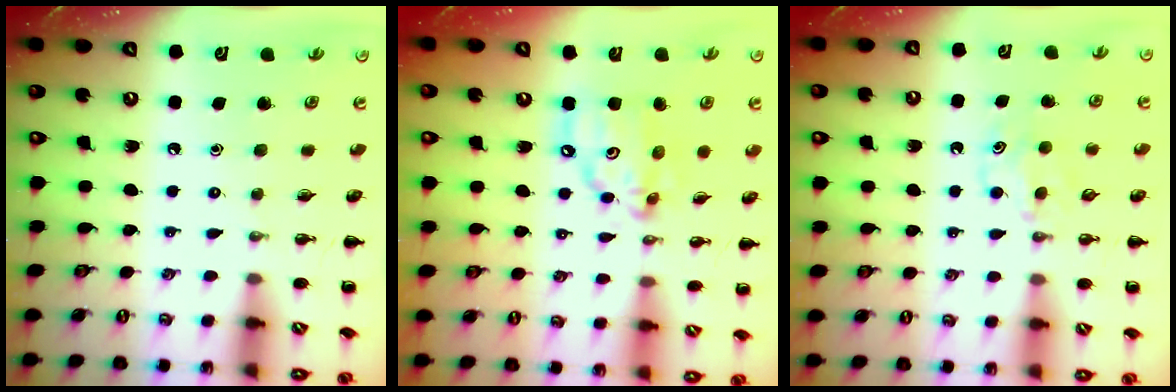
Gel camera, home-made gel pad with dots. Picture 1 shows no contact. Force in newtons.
{"total": 11.1, "press": 10.9, "slide": 2.1}
{"total": 5.0, "press": 4.7, "slide": 1.6}